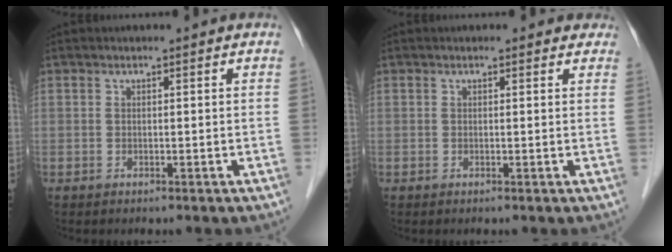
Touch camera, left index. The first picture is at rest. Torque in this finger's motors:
{"motor_torque": [0.41, -0.33, 0.11, 0.00]}